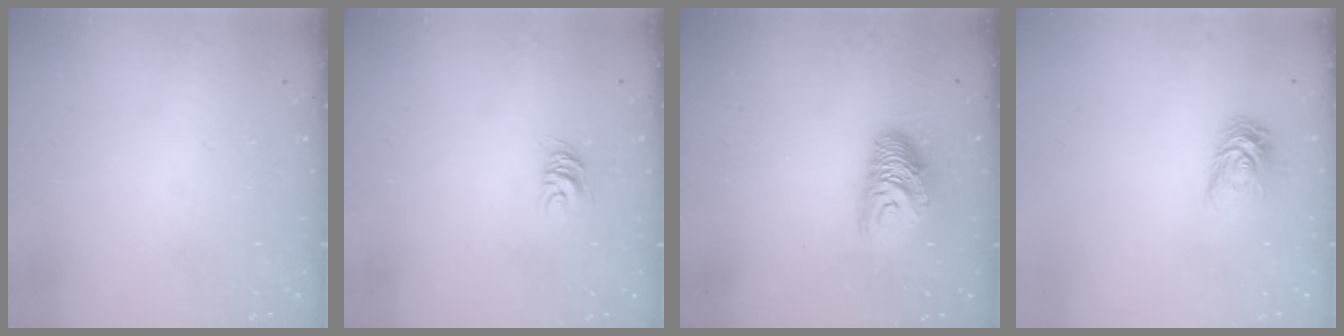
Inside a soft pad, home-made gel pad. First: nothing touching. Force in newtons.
{"total": 6.2, "press": 6.2, "slide": 0.1}
{"total": 9.8, "press": 9.8, "slide": 0.2}
{"total": 7.2, "press": 7.2, "slide": 0.4}